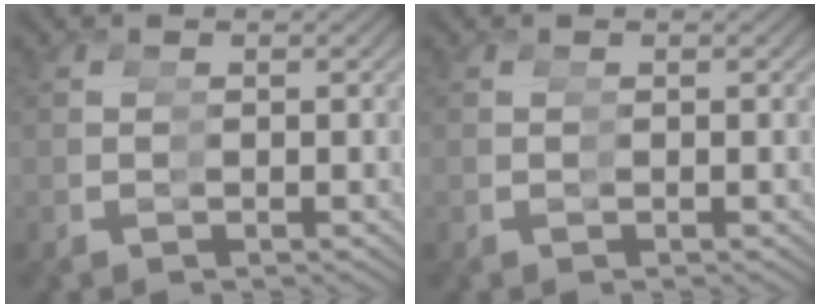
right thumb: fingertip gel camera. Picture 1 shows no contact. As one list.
[{"total": 0.0}]